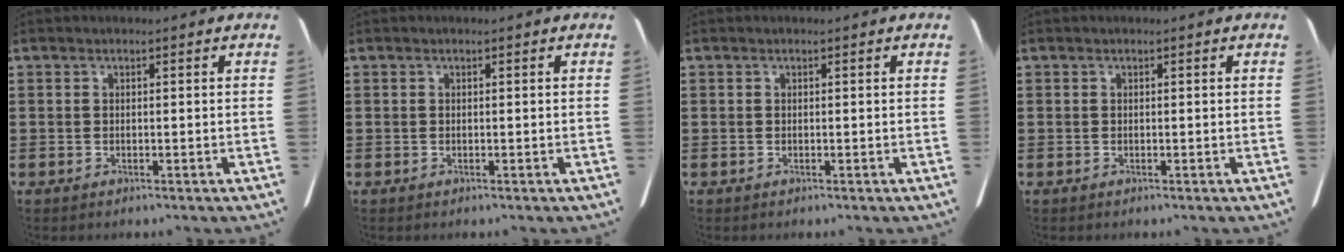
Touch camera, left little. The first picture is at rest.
{"total": 0.0}
{"total": 0.0}
{"total": 0.0}